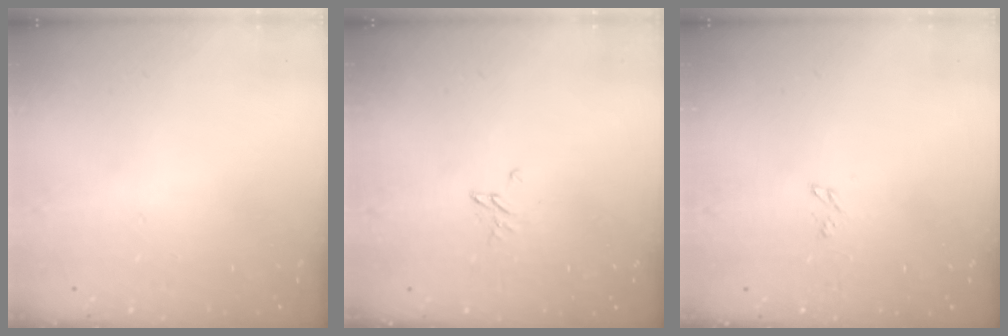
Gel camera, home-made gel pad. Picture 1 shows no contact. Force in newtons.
{"total": 2.6, "press": 2.6, "slide": 0.3}
{"total": 2.4, "press": 2.4, "slide": 0.2}